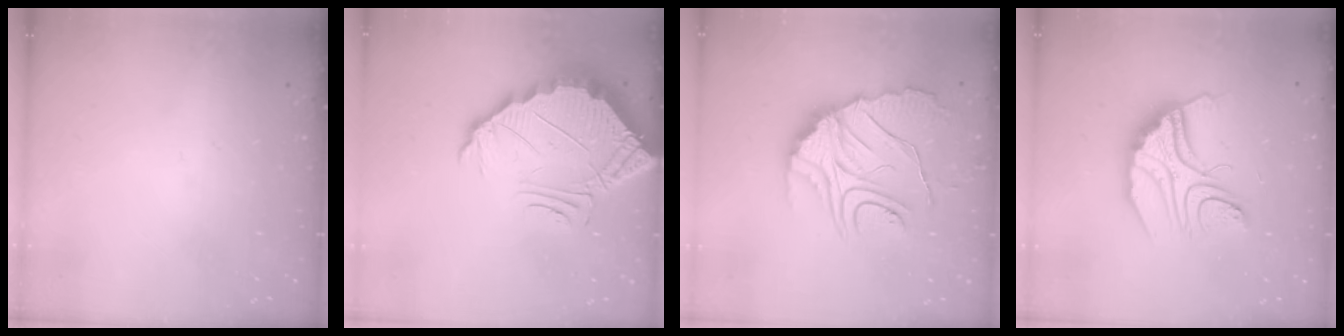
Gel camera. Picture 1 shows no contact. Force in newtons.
{"total": 5.7, "press": 5.7, "slide": 0.3}
{"total": 15.6, "press": 15.6, "slide": 1.4}
{"total": 13.7, "press": 13.7, "slide": 1.4}